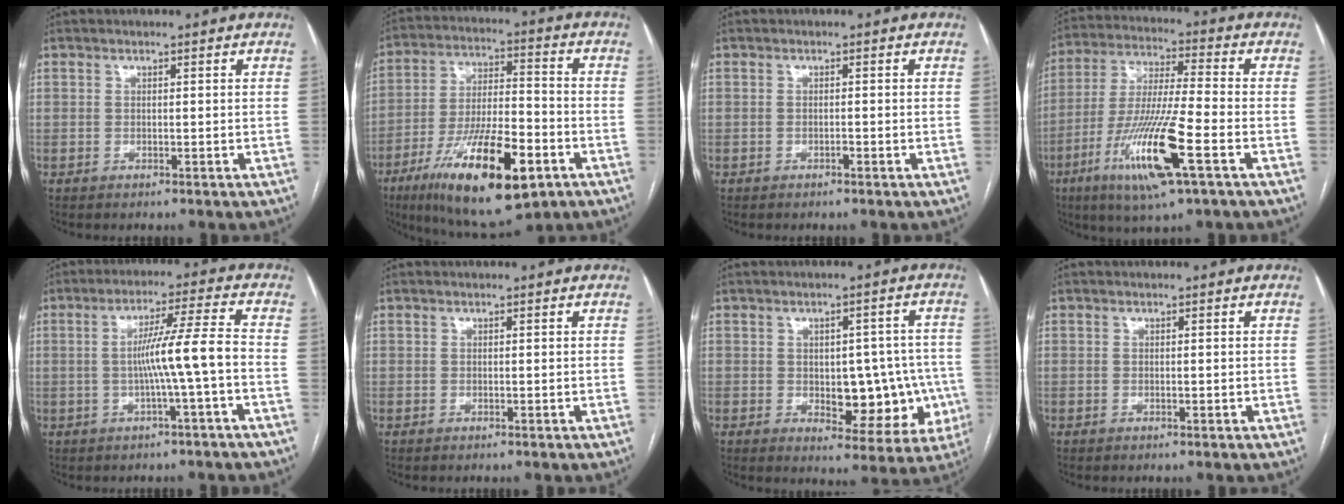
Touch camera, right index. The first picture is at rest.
{"total": 19.7, "force": [-9.7, 5.1, 16.4], "torque": [-0.297, -0.023, -0.156]}
{"total": 0.5, "force": [-0.4, 0.1, 0.3], "torque": [-0.011, 0.000, -0.006]}
{"total": 15.7, "force": [-6.5, 0.7, 14.2], "torque": [-0.290, -0.024, -0.117]}
{"total": 7.7, "force": [-1.5, -1.2, 7.5], "torque": [-0.128, 0.016, -0.022]}
{"total": 0.0}
{"total": 11.1, "force": [-2.0, 5.9, 9.2], "torque": [-0.094, 0.020, -0.010]}
{"total": 0.0}